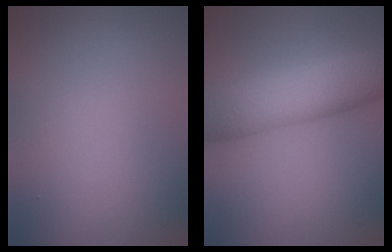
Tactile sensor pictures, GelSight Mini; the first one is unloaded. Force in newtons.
{"total": 9.3, "press": 9.3, "slide": 0.1}